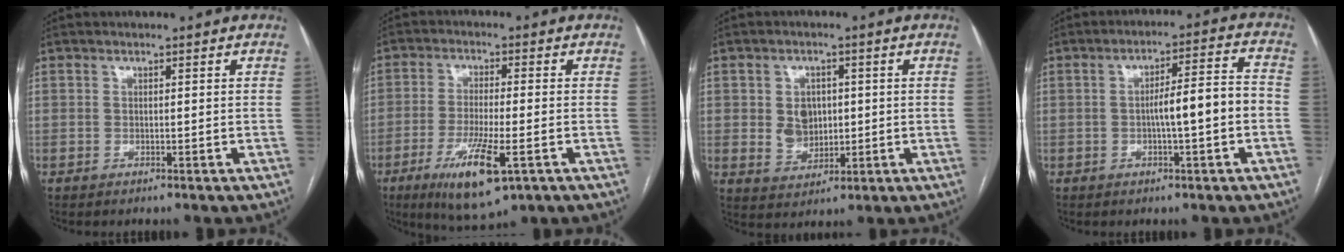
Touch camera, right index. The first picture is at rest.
{"total": 10.9, "force": [-4.9, 2.0, 9.5], "torque": [-0.178, -0.027, -0.076]}
{"total": 5.5, "force": [0.5, 4.5, 3.2], "torque": [-0.052, 0.010, 0.023]}
{"total": 7.7, "force": [-1.5, 0.6, 7.5], "torque": [-0.122, 0.023, -0.023]}